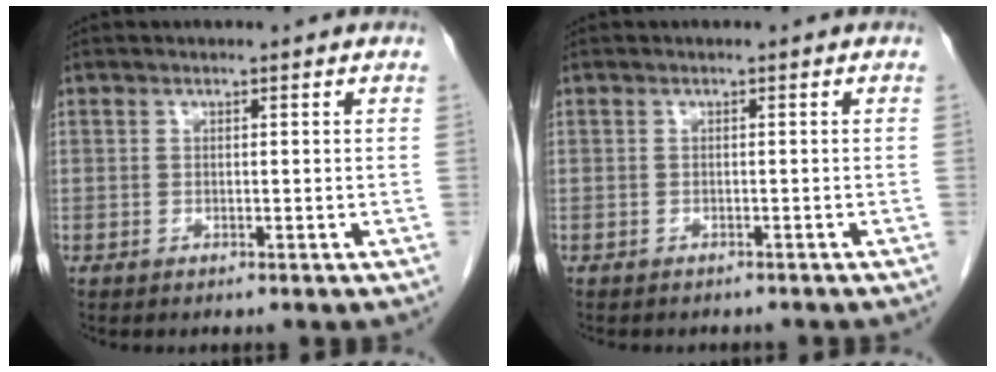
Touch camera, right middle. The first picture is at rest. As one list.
[{"total": 3.4, "force": [-3.0, 1.2, 1.1], "torque": [-0.018, -0.004, -0.033]}]